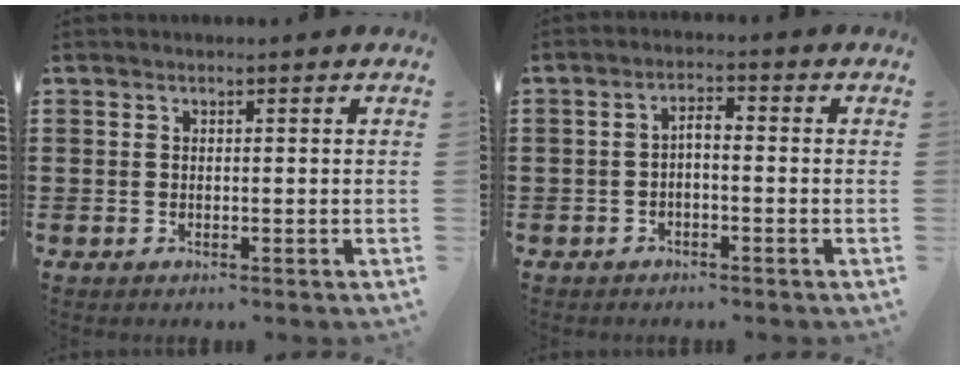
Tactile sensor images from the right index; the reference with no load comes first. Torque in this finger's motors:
{"motor_torque": [0.36, -0.24, 0.20, 0.03]}